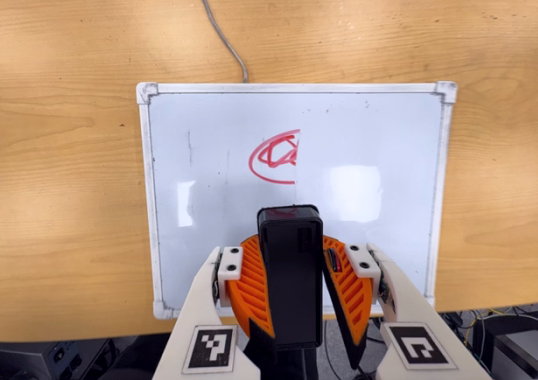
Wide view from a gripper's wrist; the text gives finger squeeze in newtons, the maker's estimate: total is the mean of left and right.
{"total": 9.8, "left": 10.2, "right": 9.4}